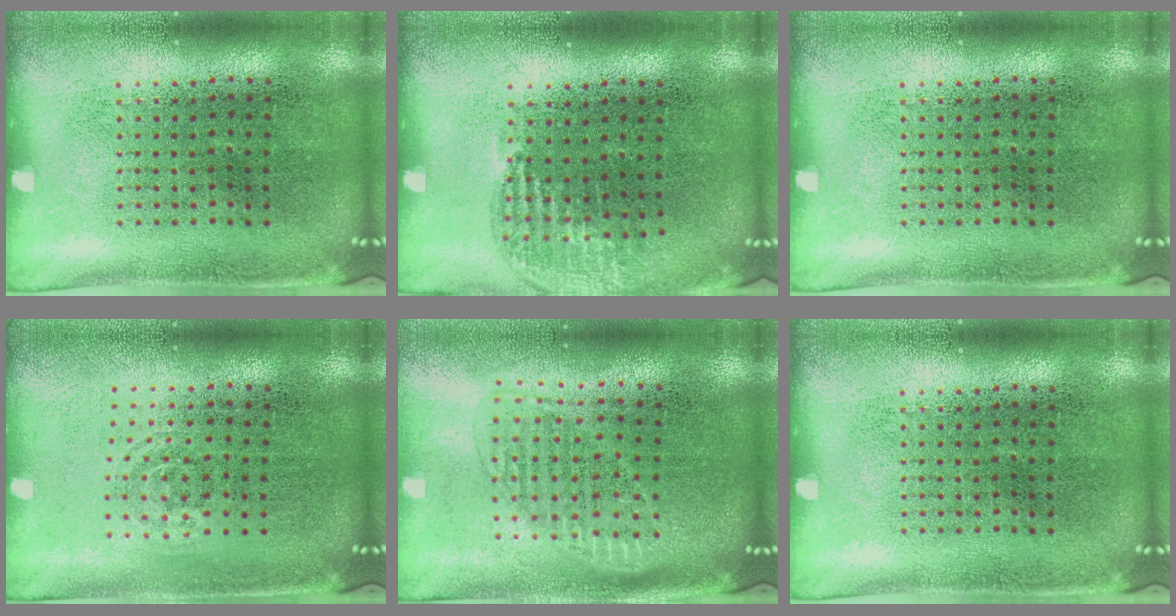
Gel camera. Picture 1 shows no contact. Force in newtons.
{"total": 0.9, "press": 0.9, "slide": 0.2}
{"total": 0.0}
{"total": 0.7, "press": 0.5, "slide": 0.5}
{"total": 1.6, "press": 1.4, "slide": 0.8}
{"total": 0.0}